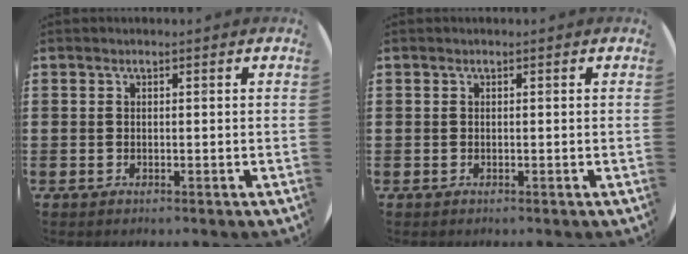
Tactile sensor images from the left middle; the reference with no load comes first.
{"total": 0.0}